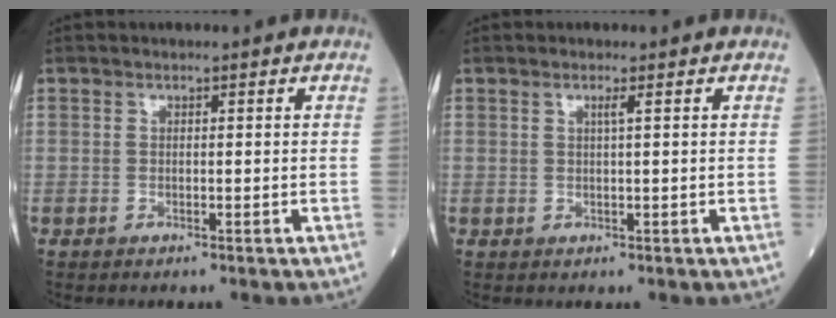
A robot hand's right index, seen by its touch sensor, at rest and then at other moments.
{"total": 1.0, "force": [0.4, -0.3, 0.9], "torque": [-0.021, -0.002, 0.009]}